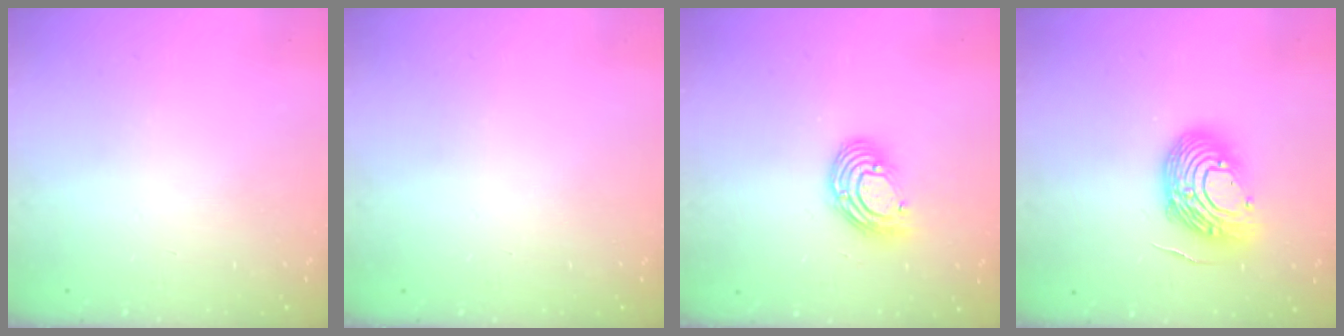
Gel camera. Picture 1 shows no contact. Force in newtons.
{"total": 0.0}
{"total": 10.3, "press": 10.3, "slide": 1.0}
{"total": 13.1, "press": 12.9, "slide": 2.2}